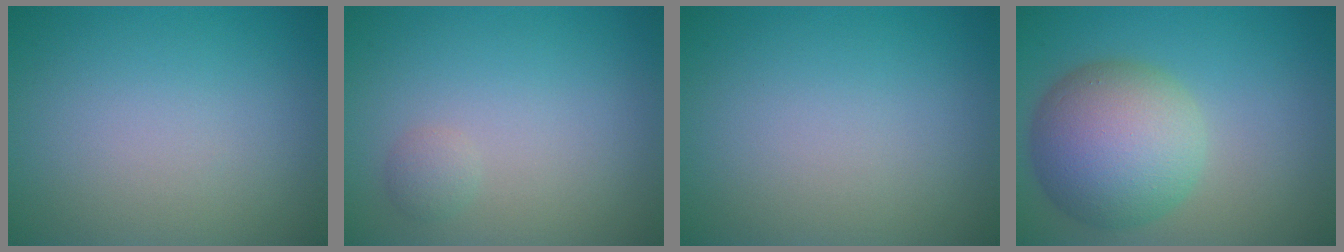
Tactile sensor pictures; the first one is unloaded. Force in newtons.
{"total": 1.0, "press": 1.0, "slide": 0.1}
{"total": 0.0}
{"total": 8.5, "press": 8.5, "slide": 0.4}